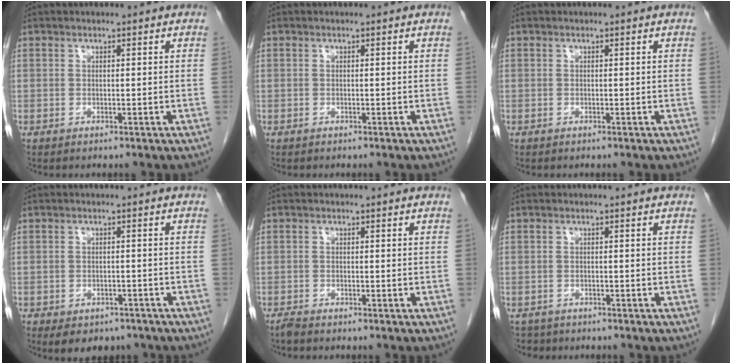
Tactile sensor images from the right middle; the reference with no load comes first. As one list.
[{"total": 0.0}, {"total": 0.0}, {"total": 7.0, "force": [-5.2, 3.9, 2.5], "torque": [-0.025, 0.009, -0.065]}, {"total": 1.0, "force": [-0.9, 0.1, 0.3], "torque": [-0.014, -0.003, -0.019]}, {"total": 2.2, "force": [-1.9, 1.1, -0.3], "torque": [-0.001, 0.000, -0.033]}]